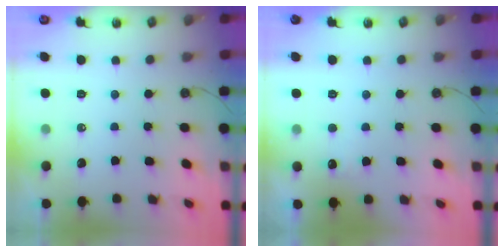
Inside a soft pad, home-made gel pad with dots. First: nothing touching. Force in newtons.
{"total": 2.7, "press": 2.5, "slide": 1.0}